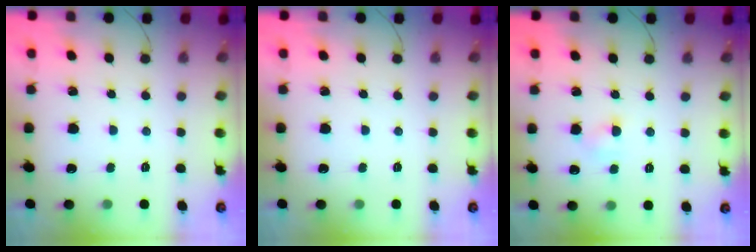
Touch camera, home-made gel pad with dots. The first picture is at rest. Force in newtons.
{"total": 0.0}
{"total": 3.5, "press": 3.3, "slide": 1.0}